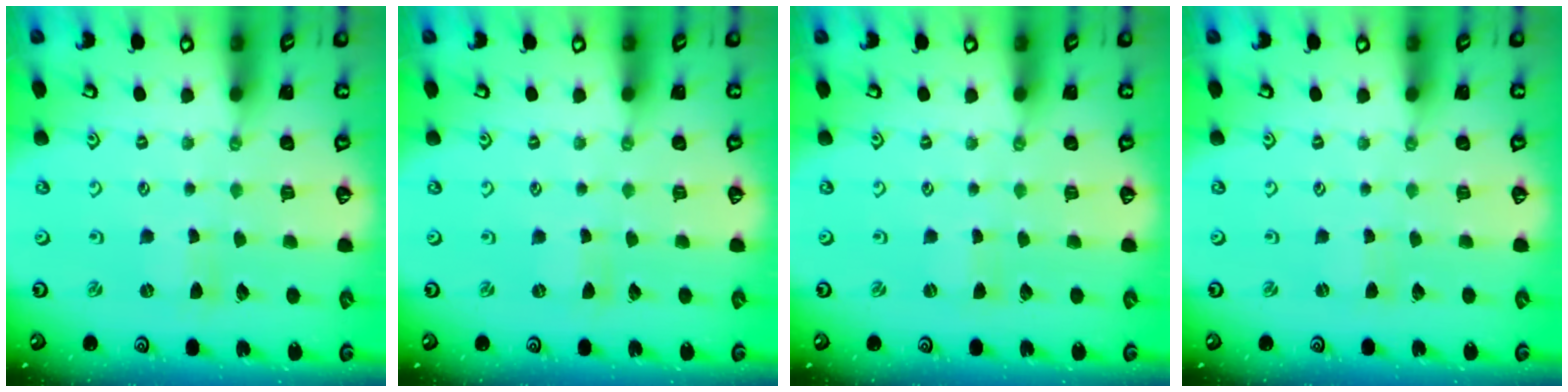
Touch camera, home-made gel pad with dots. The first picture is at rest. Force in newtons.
{"total": 0.0}
{"total": 0.0}
{"total": 0.0}